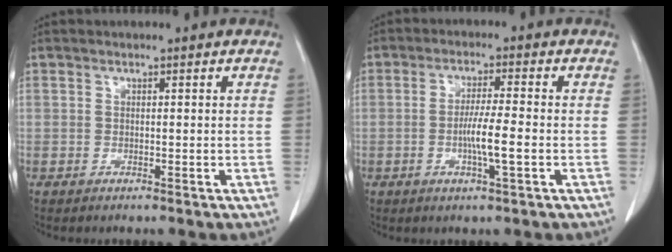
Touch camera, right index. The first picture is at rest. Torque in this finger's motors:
{"motor_torque": [1.14, -0.48, 0.49, 0.07]}